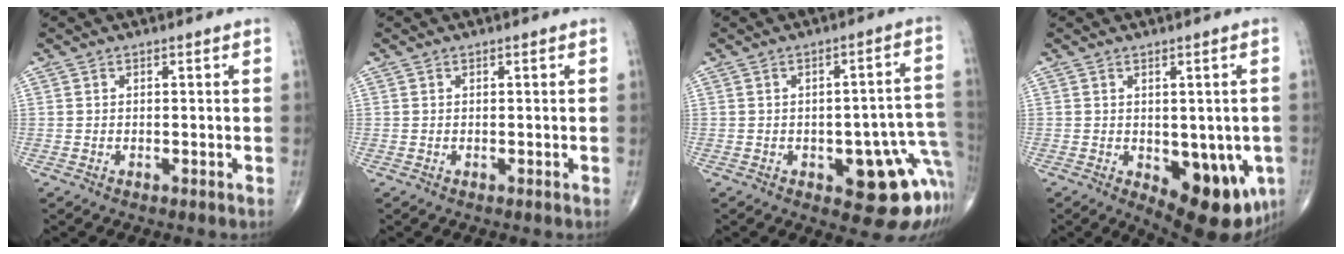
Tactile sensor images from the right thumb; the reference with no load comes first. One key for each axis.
{"total": 0.0}
{"total": 15.6, "fx": -5.2, "fy": 6.7, "fz": 13.1, "tx": -0.090, "ty": 0.039, "tz": -0.047}
{"total": 14.5, "fx": -4.4, "fy": 7.0, "fz": 11.9, "tx": -0.124, "ty": -0.012, "tz": -0.040}